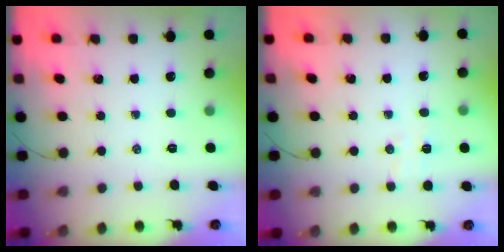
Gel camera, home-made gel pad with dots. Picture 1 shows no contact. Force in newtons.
{"total": 3.6, "press": 3.5, "slide": 0.9}